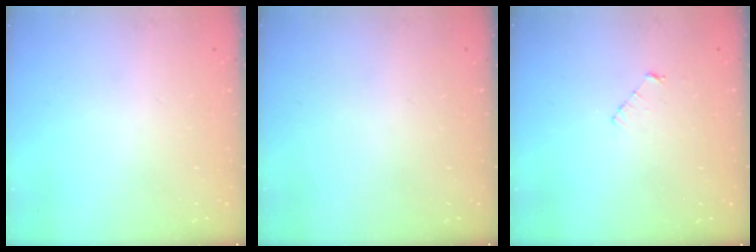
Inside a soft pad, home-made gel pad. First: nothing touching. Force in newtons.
{"total": 0.0}
{"total": 3.3, "press": 3.2, "slide": 0.3}